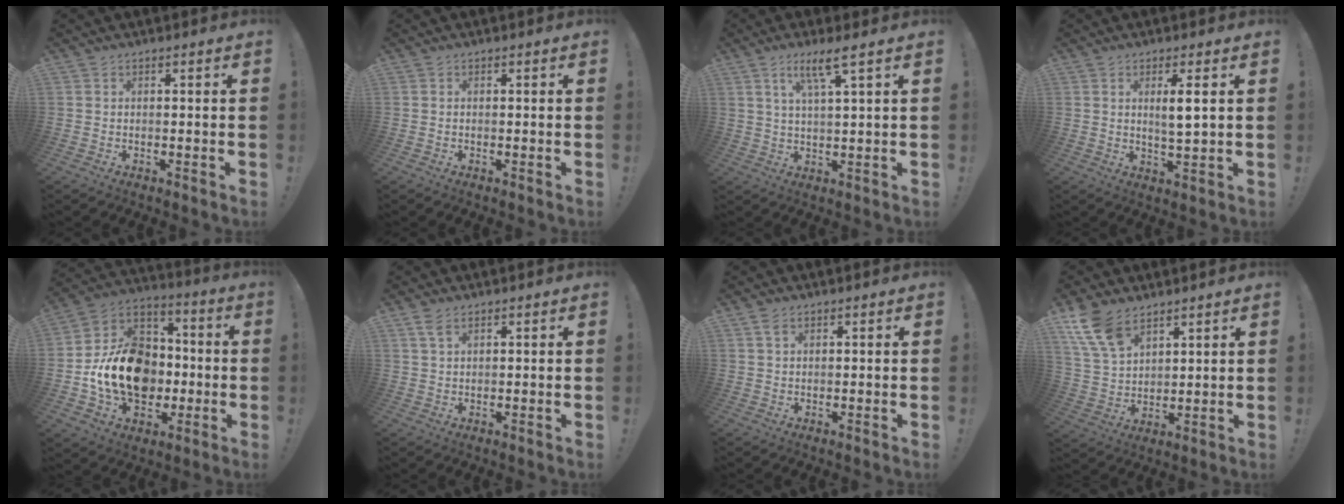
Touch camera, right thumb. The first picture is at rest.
{"total": 0.0}
{"total": 7.2, "force": [4.2, 0.7, 5.7], "torque": [-0.108, -0.012, 0.069]}
{"total": 4.7, "force": [1.8, 0.5, 4.3], "torque": [-0.064, -0.015, 0.024]}
{"total": 20.3, "force": [-3.0, 15.6, 12.7], "torque": [-0.212, 0.031, -0.037]}
{"total": 3.5, "force": [2.1, 1.6, 2.3], "torque": [-0.048, -0.004, 0.039]}
{"total": 2.3, "force": [1.3, 1.3, 1.4], "torque": [-0.029, 0.002, 0.025]}
{"total": 11.8, "force": [7.8, 6.3, 6.2], "torque": [-0.138, -0.032, 0.156]}